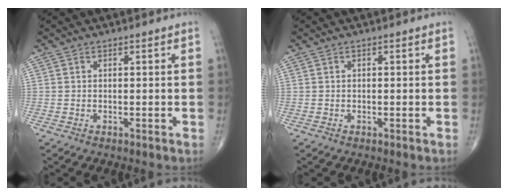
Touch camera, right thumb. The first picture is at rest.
{"total": 0.0}